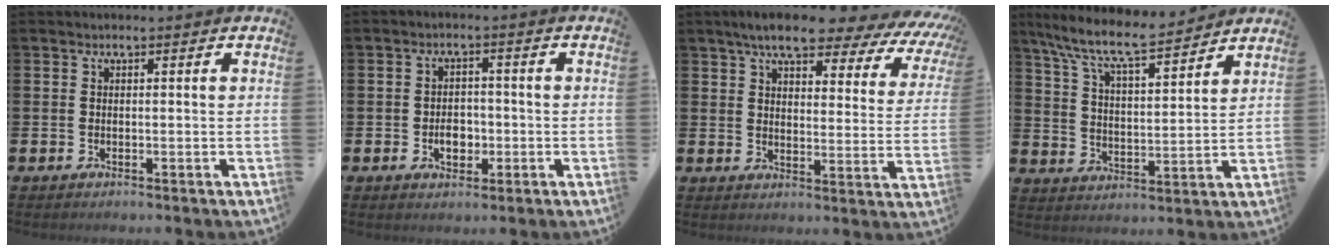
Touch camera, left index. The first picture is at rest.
{"total": 3.2, "force": [-0.9, 2.4, 2.0], "torque": [-0.024, -0.004, -0.022]}
{"total": 7.9, "force": [6.8, 1.7, 3.8], "torque": [-0.080, -0.045, 0.110]}
{"total": 9.4, "force": [8.4, 1.3, 4.0], "torque": [-0.114, -0.049, 0.149]}